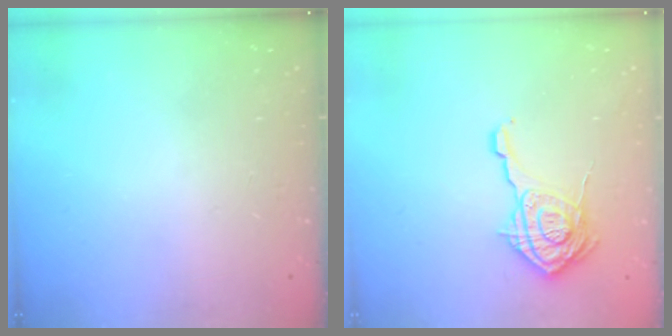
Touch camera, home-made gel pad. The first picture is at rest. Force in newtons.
{"total": 15.4, "press": 15.4, "slide": 0.7}